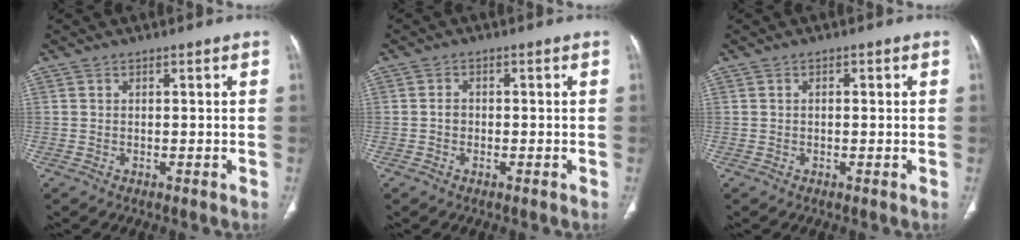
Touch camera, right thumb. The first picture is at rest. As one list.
[{"total": 1.5, "force": [-0.2, 1.3, 0.7], "torque": [-0.001, 0.008, -0.005]}, {"total": 0.7, "force": [0.0, 0.4, 0.5], "torque": [-0.009, 0.001, 0.000]}]